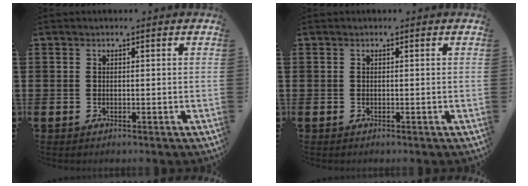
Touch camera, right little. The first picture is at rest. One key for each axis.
{"total": 0.0}